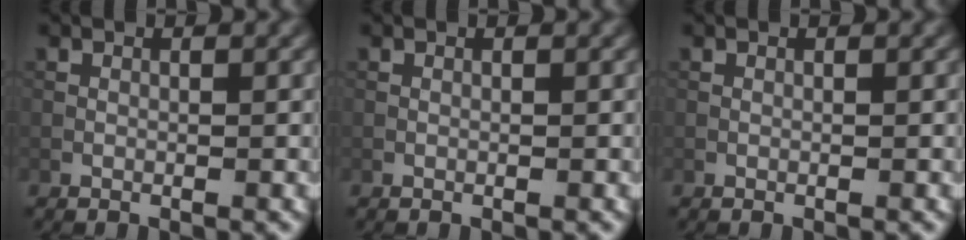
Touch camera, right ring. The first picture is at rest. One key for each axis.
{"total": 0.0}
{"total": 0.0}